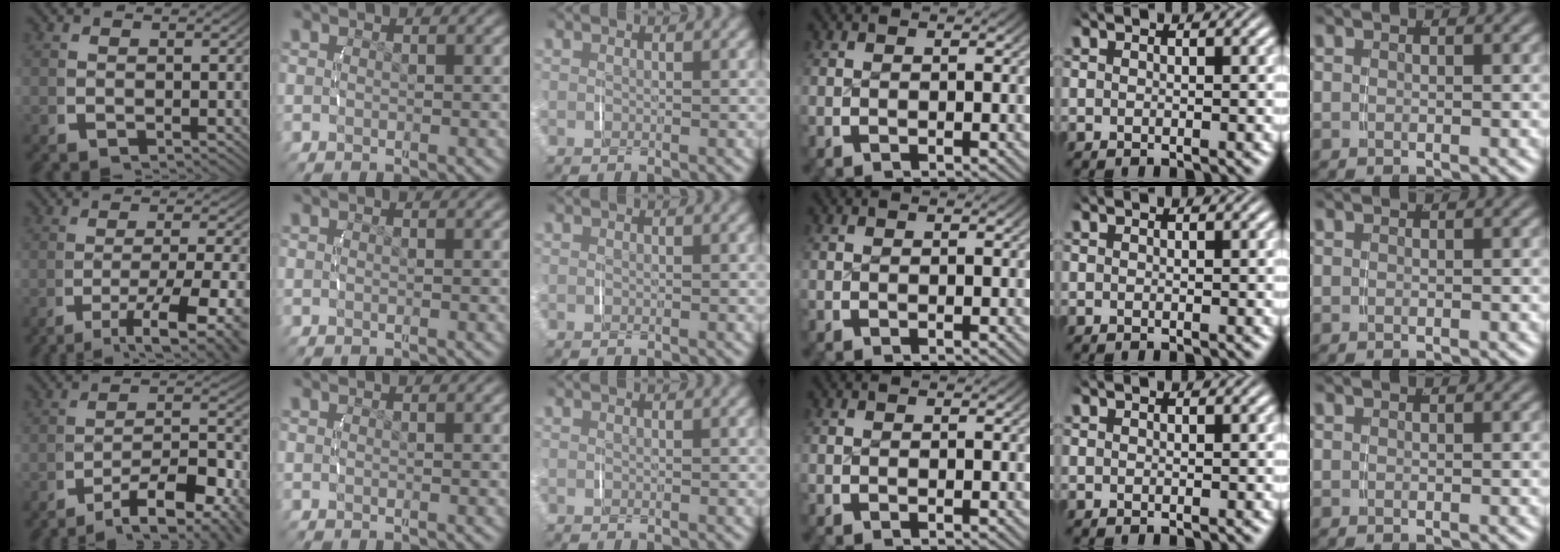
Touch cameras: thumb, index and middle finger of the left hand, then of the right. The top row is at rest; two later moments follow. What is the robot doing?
{"motion": "lift_and_place", "object": "jewelry box"}